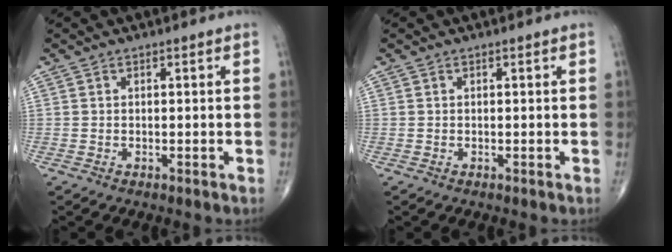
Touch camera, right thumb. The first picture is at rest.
{"total": 0.0}